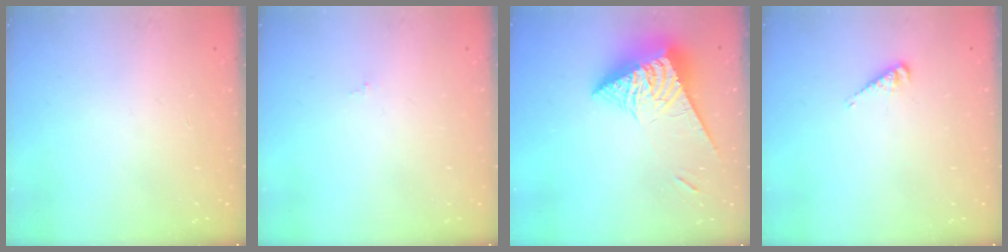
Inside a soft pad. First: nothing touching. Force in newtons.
{"total": 0.0}
{"total": 9.4, "press": 9.3, "slide": 0.9}
{"total": 3.6, "press": 3.5, "slide": 0.5}